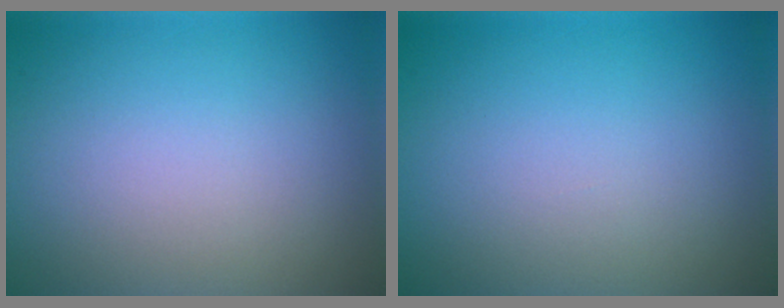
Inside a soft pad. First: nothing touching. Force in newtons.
{"total": 0.0}